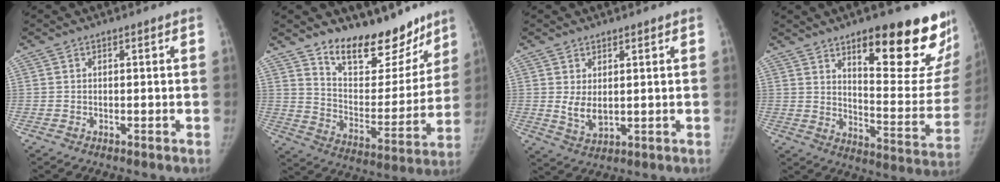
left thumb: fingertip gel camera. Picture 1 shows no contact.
{"total": 17.7, "force": [13.7, 7.3, 8.5], "torque": [-0.084, -0.093, 0.233]}
{"total": 4.6, "force": [1.1, 2.6, 3.6], "torque": [-0.057, -0.018, 0.031]}
{"total": 24.3, "force": [14.5, 7.0, 18.2], "torque": [-0.195, -0.092, 0.207]}